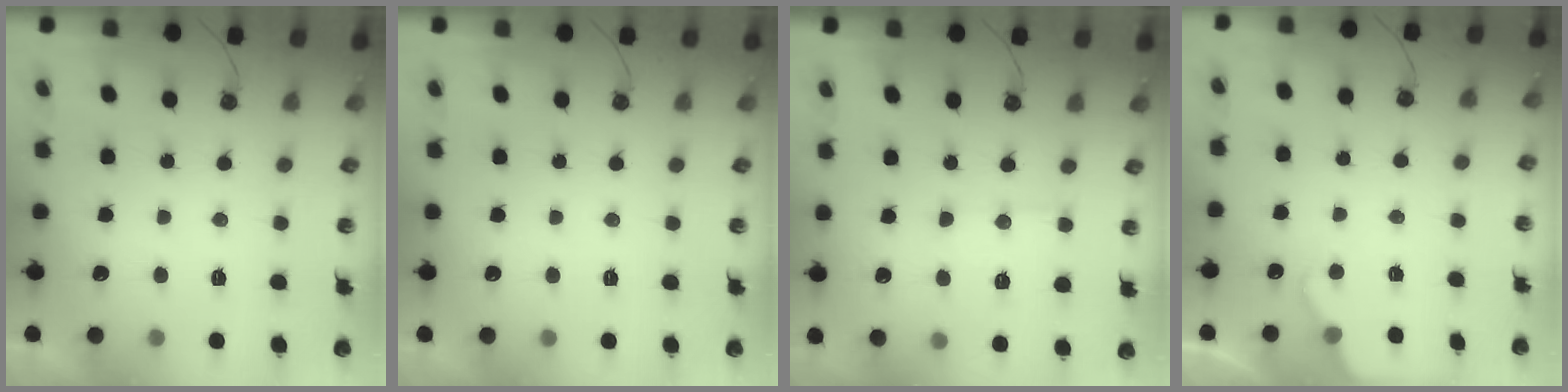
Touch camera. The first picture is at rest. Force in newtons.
{"total": 0.0}
{"total": 9.4, "press": 9.4, "slide": 0.8}
{"total": 4.4, "press": 4.4, "slide": 0.5}